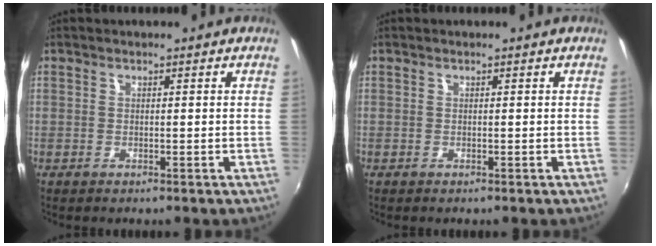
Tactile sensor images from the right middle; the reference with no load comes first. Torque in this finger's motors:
{"motor_torque": [0.12, -0.23, 0.04, 0.00]}